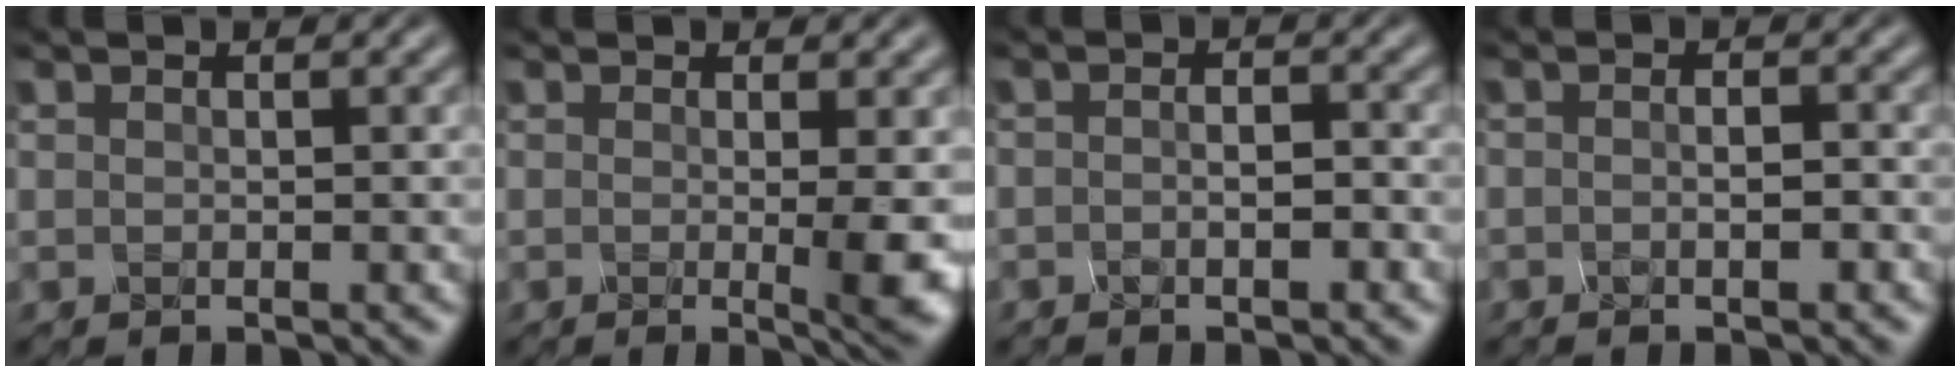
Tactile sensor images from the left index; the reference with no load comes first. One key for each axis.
{"total": 3.1, "fx": 0.1, "fy": 0.4, "fz": 3.1, "tx": -0.051, "ty": -0.012, "tz": 0.004}
{"total": 1.8, "fx": -1.0, "fy": 0.7, "fz": 1.3, "tx": -0.019, "ty": -0.002, "tz": -0.019}
{"total": 1.4, "fx": -0.9, "fy": 0.3, "fz": 1.0, "tx": -0.015, "ty": 0.000, "tz": -0.018}